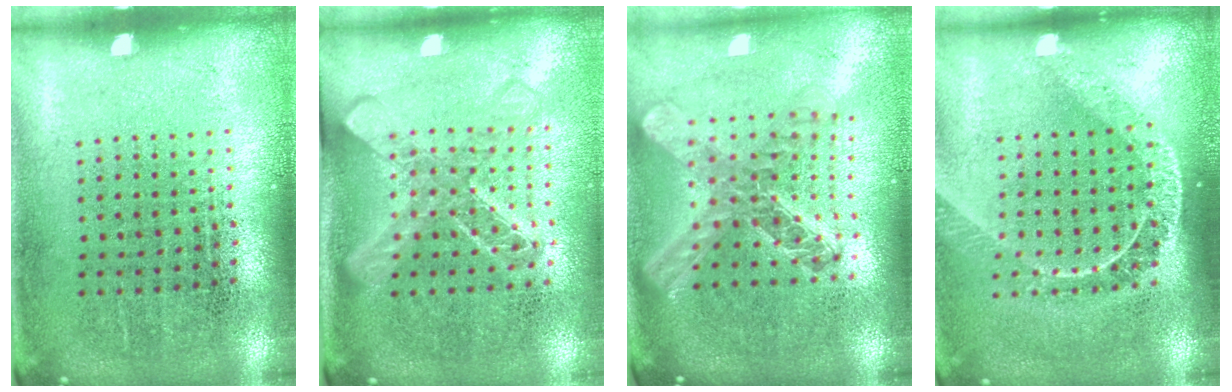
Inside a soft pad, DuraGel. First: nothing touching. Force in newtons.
{"total": 1.7, "press": 1.4, "slide": 1.0}
{"total": 2.4, "press": 1.9, "slide": 1.4}
{"total": 1.8, "press": 1.5, "slide": 1.0}